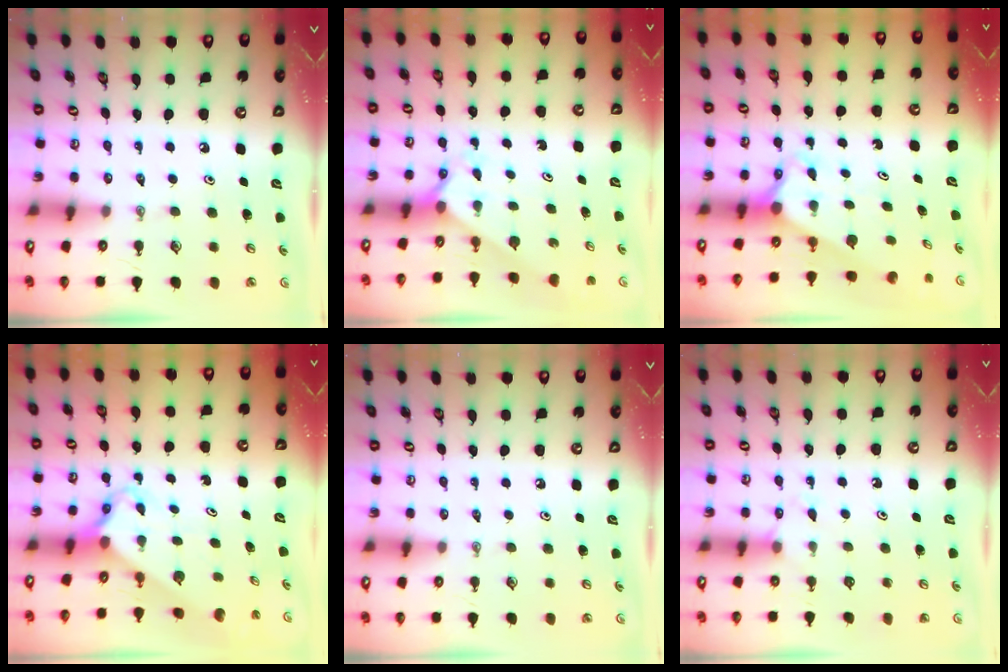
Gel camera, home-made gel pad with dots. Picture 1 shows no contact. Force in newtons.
{"total": 2.1, "press": 2.1, "slide": 0.3}
{"total": 2.7, "press": 2.7, "slide": 0.1}
{"total": 2.7, "press": 2.7, "slide": 0.2}
{"total": 0.0}
{"total": 6.6, "press": 6.6, "slide": 0.8}